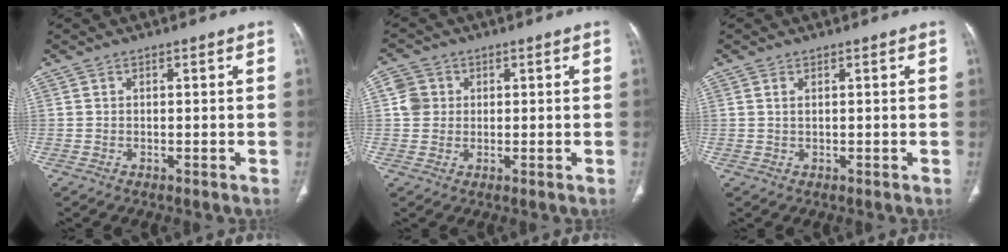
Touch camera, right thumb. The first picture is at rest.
{"total": 4.3, "force": [0.8, 4.1, 1.3], "torque": [-0.009, 0.006, 0.012]}
{"total": 0.8, "force": [0.3, 0.4, 0.7], "torque": [-0.017, 0.004, 0.010]}